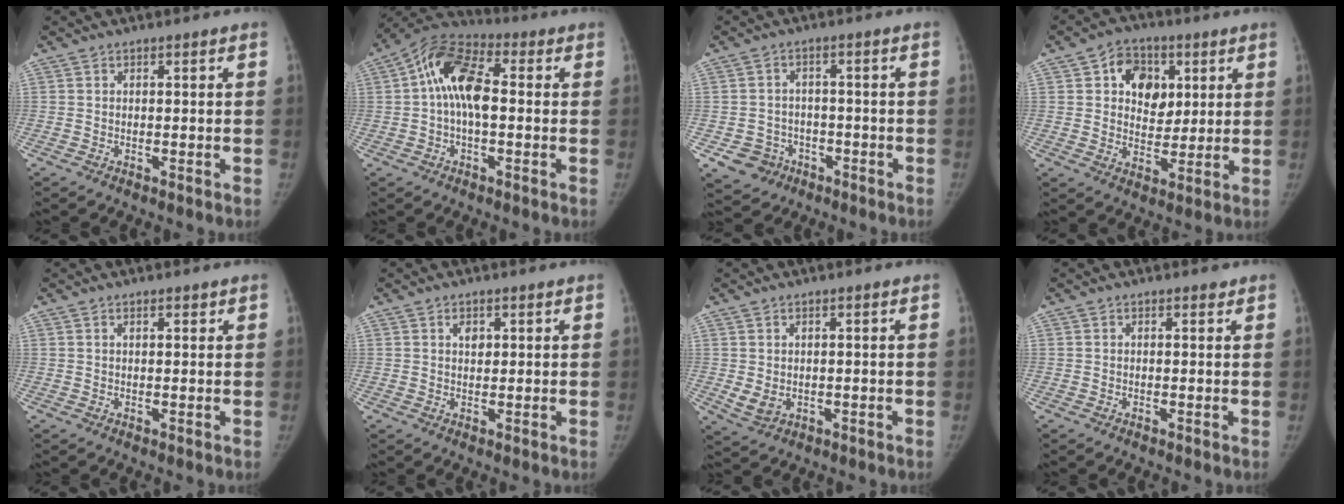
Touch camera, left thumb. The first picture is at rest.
{"total": 12.4, "force": [1.1, 6.7, 10.4], "torque": [-0.181, 0.033, 0.006]}
{"total": 6.1, "force": [-2.7, 5.4, 0.9], "torque": [0.001, 0.021, -0.036]}
{"total": 10.5, "force": [3.7, 8.0, 5.8], "torque": [-0.044, -0.011, 0.059]}
{"total": 1.3, "force": [0.9, 0.5, 0.7], "torque": [-0.007, -0.004, 0.014]}
{"total": 2.0, "force": [1.0, 1.3, 1.2], "torque": [-0.011, -0.005, 0.017]}
{"total": 3.4, "force": [0.2, 2.3, 2.4], "torque": [-0.043, -0.011, 0.014]}
{"total": 0.7, "force": [0.5, 0.4, 0.2], "torque": [-0.003, -0.005, 0.006]}